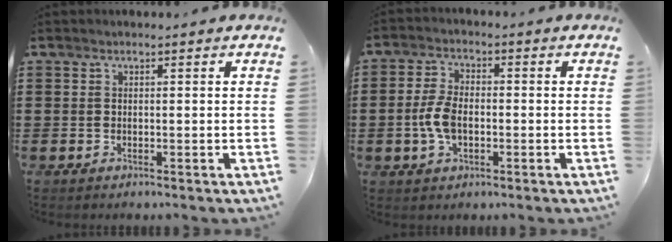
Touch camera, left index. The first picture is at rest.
{"total": 5.8, "force": [-1.1, 3.1, 4.8], "torque": [-0.120, -0.004, -0.028]}